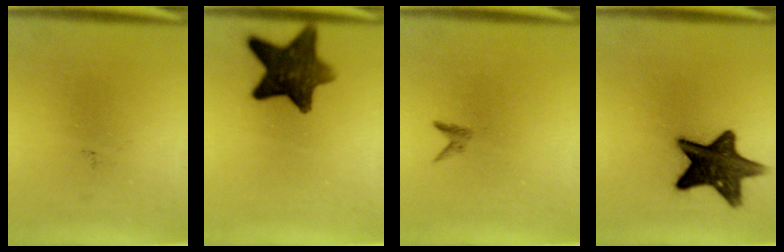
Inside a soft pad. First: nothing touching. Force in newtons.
{"total": 11.4}
{"total": 0.8}
{"total": 13.7}